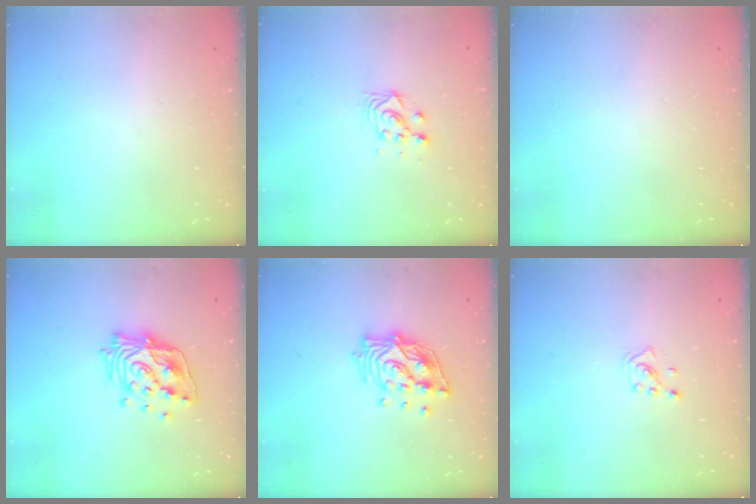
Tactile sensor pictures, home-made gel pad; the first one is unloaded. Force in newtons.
{"total": 4.0, "press": 3.8, "slide": 1.1}
{"total": 0.0}
{"total": 16.8, "press": 16.7, "slide": 2.2}
{"total": 17.2, "press": 17.0, "slide": 2.7}
{"total": 2.7, "press": 2.7, "slide": 0.5}